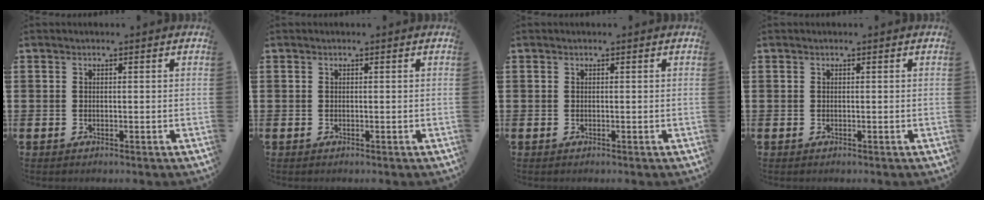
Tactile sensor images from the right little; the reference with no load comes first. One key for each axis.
{"total": 0.0}
{"total": 0.0}
{"total": 0.0}